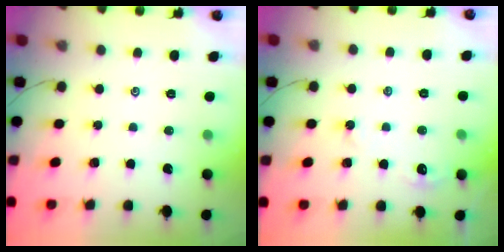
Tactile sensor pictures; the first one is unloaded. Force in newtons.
{"total": 2.8, "press": 2.8, "slide": 0.4}